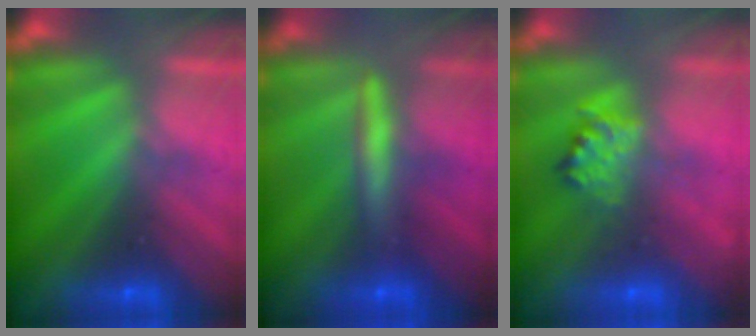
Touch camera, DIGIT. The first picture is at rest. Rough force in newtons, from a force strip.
{"total": 2.5}
{"total": 2.4}